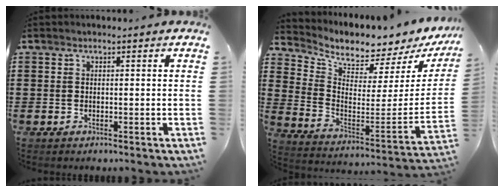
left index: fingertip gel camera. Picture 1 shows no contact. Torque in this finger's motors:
{"motor_torque": [2.14, 0.00, 0.14, 0.07]}